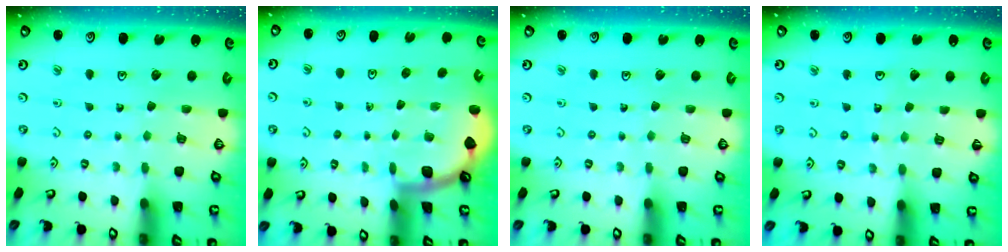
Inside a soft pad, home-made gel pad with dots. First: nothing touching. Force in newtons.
{"total": 1.7, "press": 1.7, "slide": 0.1}
{"total": 0.0}
{"total": 3.8, "press": 3.8, "slide": 0.4}